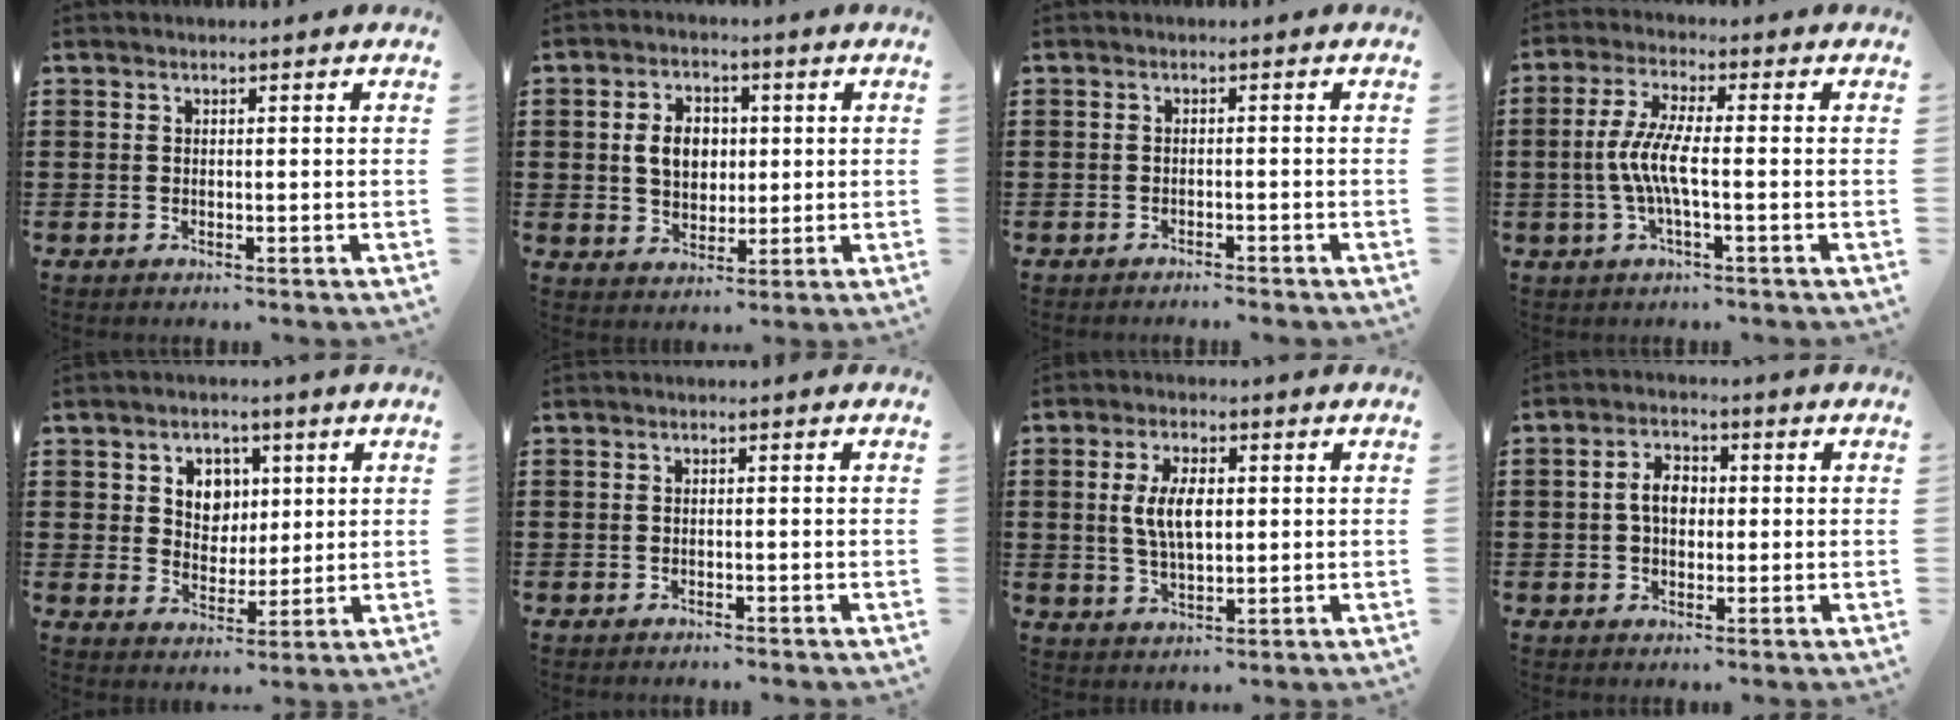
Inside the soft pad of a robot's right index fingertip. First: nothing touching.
{"total": 5.8, "force": [0.6, 4.3, 3.9], "torque": [-0.087, 0.010, 0.003]}
{"total": 1.3, "force": [-1.2, -0.3, 0.0], "torque": [-0.003, 0.000, -0.025]}
{"total": 6.1, "force": [-1.4, 0.9, 5.9], "torque": [-0.139, -0.014, -0.037]}
{"total": 4.9, "force": [1.7, 4.2, 1.9], "torque": [-0.049, 0.012, 0.025]}
{"total": 0.7, "force": [-0.7, -0.2, 0.0], "torque": [-0.001, -0.004, -0.013]}
{"total": 6.2, "force": [0.6, 2.7, 5.5], "torque": [-0.117, 0.007, 0.006]}
{"total": 4.1, "force": [0.0, 2.5, 3.2], "torque": [-0.067, 0.012, -0.003]}